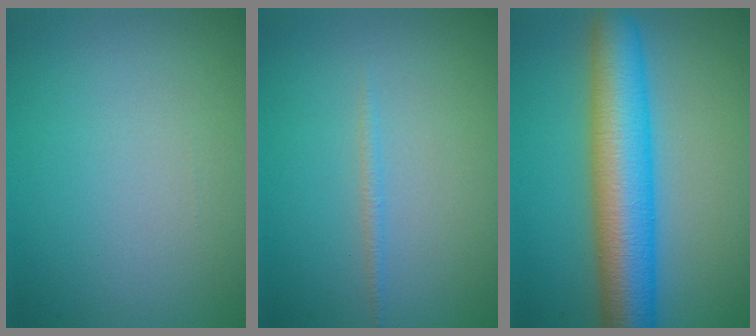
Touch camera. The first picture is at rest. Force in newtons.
{"total": 0.7, "press": 0.7, "slide": 0.1}
{"total": 9.1, "press": 9.1, "slide": 0.2}